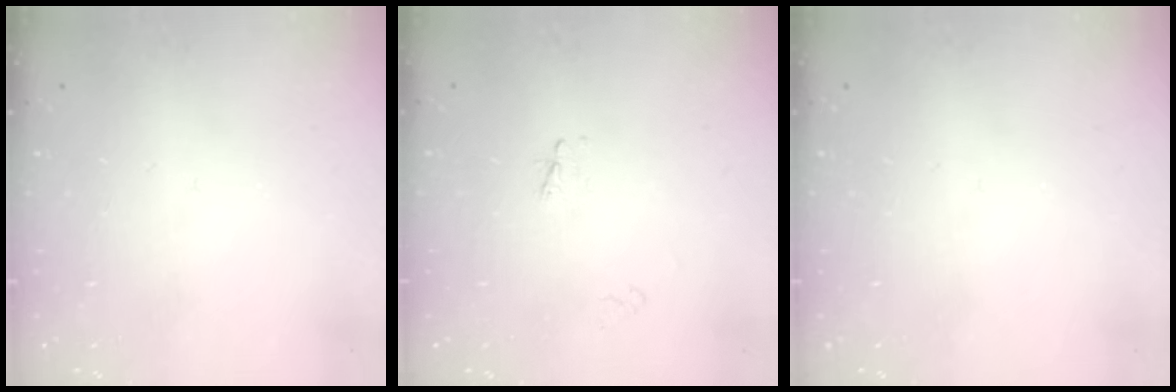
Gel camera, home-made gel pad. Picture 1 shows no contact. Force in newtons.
{"total": 2.3, "press": 2.3, "slide": 0.3}
{"total": 0.0}